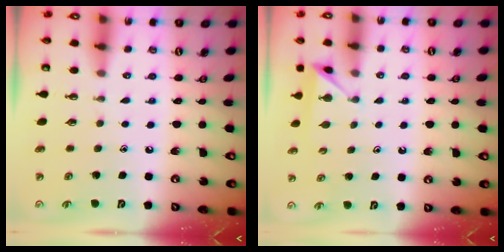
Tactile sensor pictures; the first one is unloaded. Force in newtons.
{"total": 2.8, "press": 2.8, "slide": 0.5}